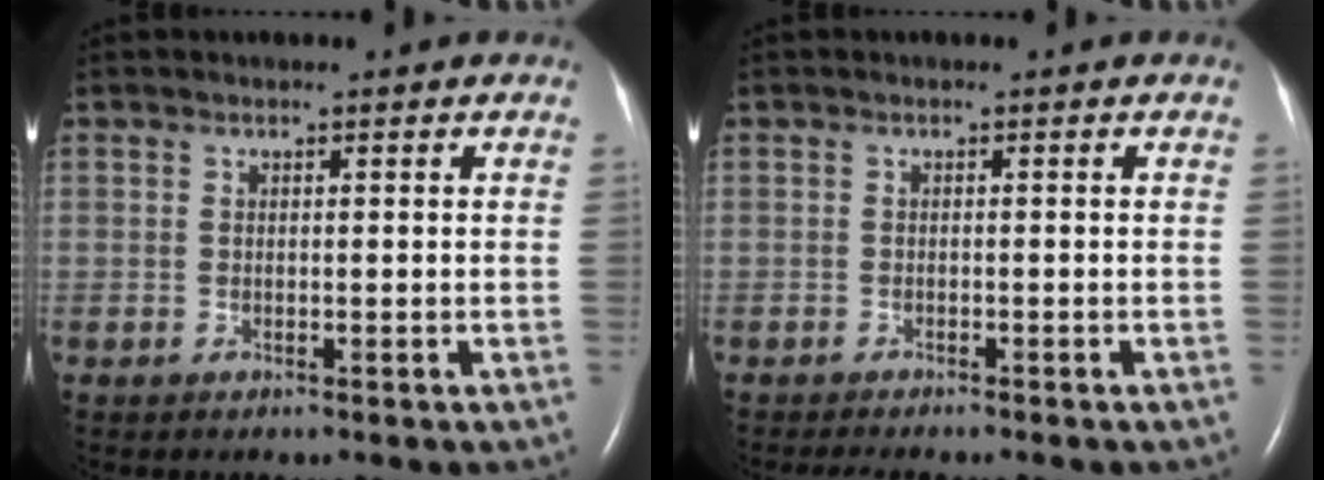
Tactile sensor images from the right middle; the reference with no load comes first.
{"total": 3.1, "force": [-2.8, 0.3, 1.4], "torque": [-0.022, -0.007, -0.038]}